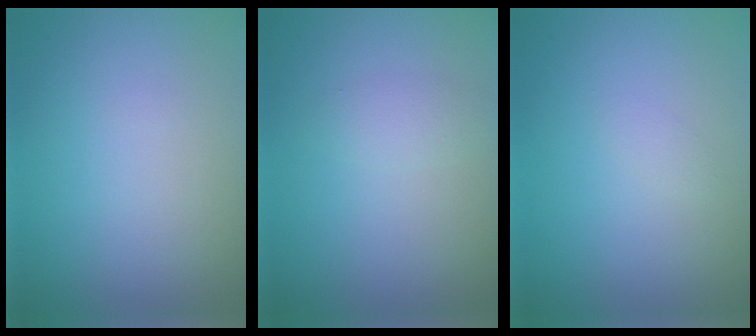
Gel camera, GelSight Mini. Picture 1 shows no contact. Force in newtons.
{"total": 1.3, "press": 1.3, "slide": 0.1}
{"total": 0.5, "press": 0.5, "slide": 0.0}